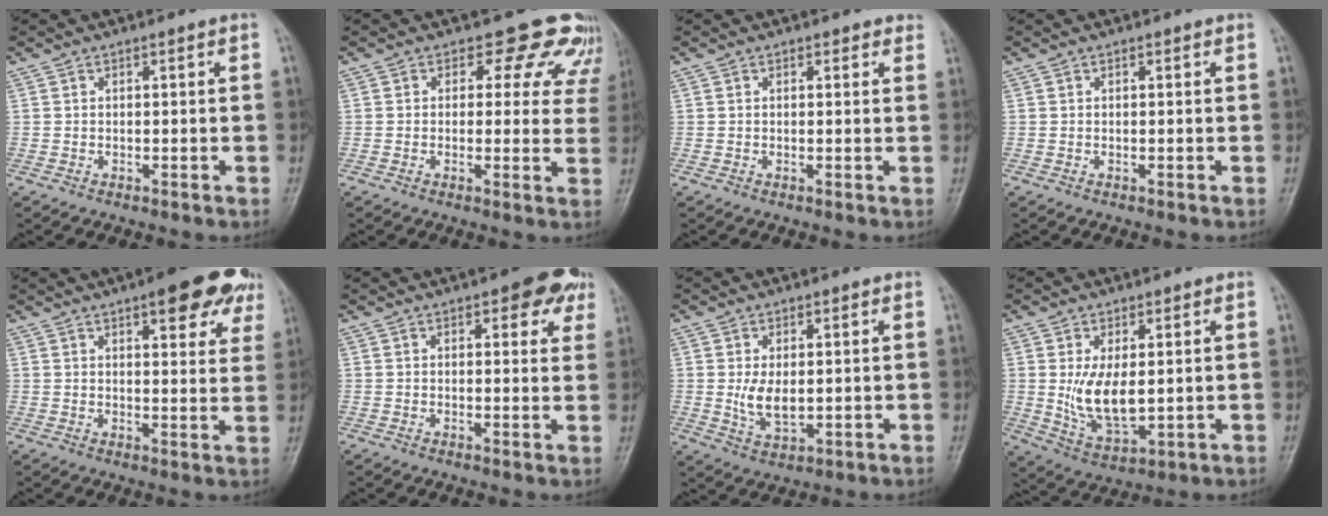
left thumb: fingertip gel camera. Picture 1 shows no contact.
{"total": 9.8, "force": [7.4, 5.9, 2.7], "torque": [0.029, -0.028, 0.055]}
{"total": 1.6, "force": [1.2, 0.9, 0.5], "torque": [0.011, -0.003, 0.007]}
{"total": 0.0}
{"total": 13.3, "force": [8.0, 4.7, 9.6], "torque": [-0.079, -0.030, 0.090]}
{"total": 7.1, "force": [4.0, 3.3, 4.9], "torque": [-0.022, -0.011, 0.039]}
{"total": 5.4, "force": [0.5, 3.1, 4.4], "torque": [-0.072, -0.014, 0.017]}
{"total": 9.3, "force": [1.0, 4.9, 7.8], "torque": [-0.130, -0.026, 0.034]}